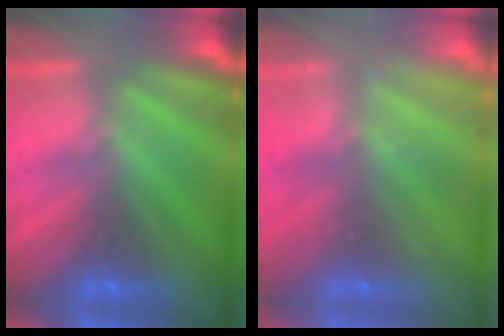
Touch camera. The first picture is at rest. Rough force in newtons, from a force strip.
{"total": 2.2}